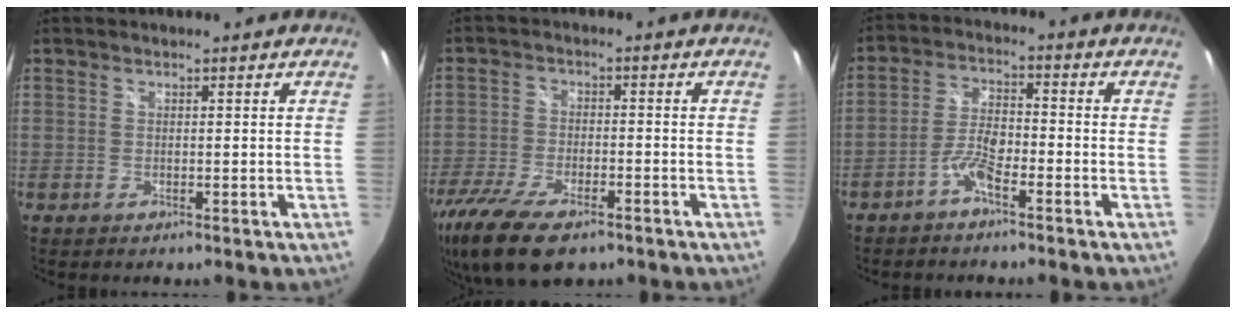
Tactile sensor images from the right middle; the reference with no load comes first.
{"total": 16.2, "force": [-10.6, 6.7, 10.3], "torque": [-0.237, -0.054, -0.187]}
{"total": 4.6, "force": [-3.1, 1.2, 3.2], "torque": [-0.074, 0.013, -0.061]}